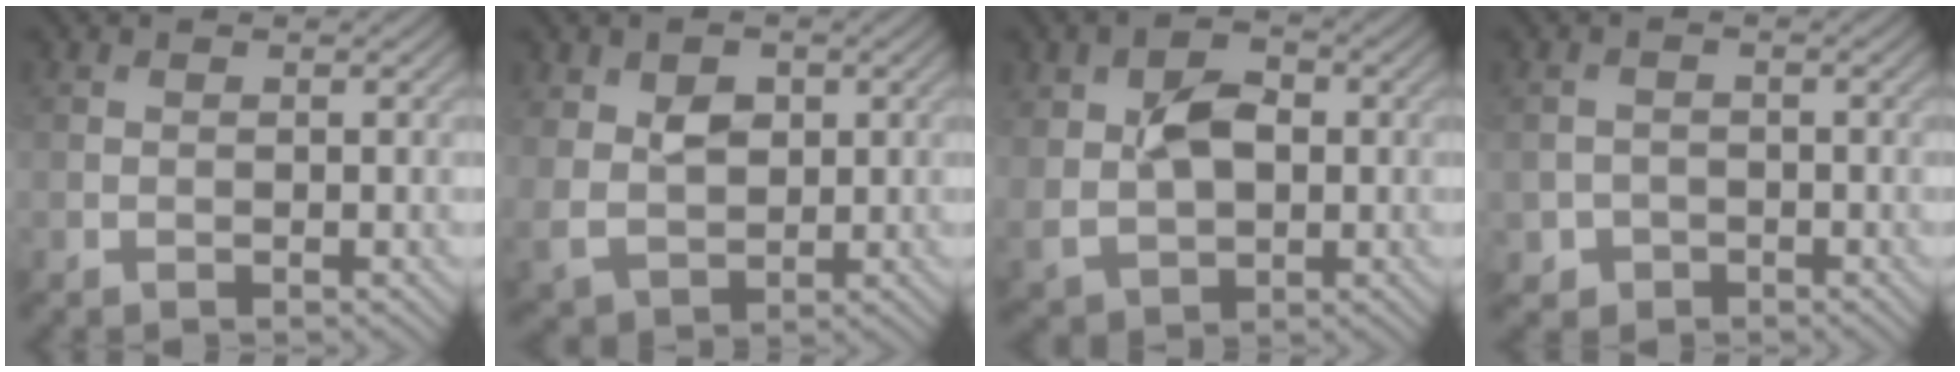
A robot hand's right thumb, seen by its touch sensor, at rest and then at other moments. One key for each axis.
{"total": 4.9, "fx": 1.4, "fy": 3.6, "fz": 3.0, "tx": -0.069, "ty": -0.007, "tz": 0.029}
{"total": 7.0, "fx": 0.9, "fy": 4.7, "fz": 5.1, "tx": -0.105, "ty": 0.002, "tz": 0.015}
{"total": 2.1, "fx": -1.1, "fy": 1.7, "fz": 0.3, "tx": 0.000, "ty": -0.004, "tz": -0.023}